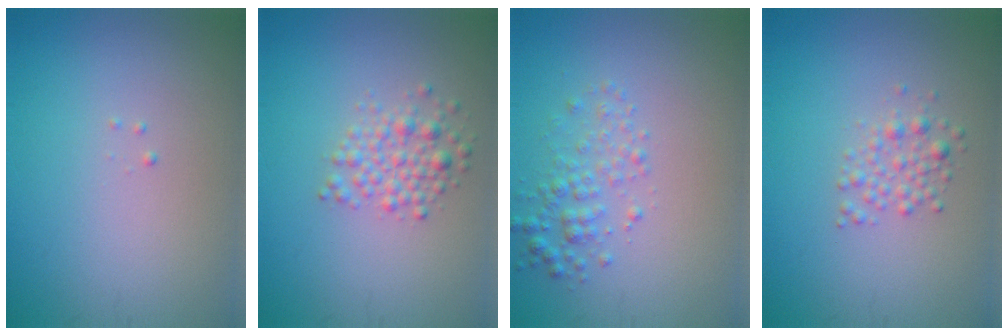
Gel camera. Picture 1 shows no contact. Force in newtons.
{"total": 2.5, "press": 2.5, "slide": 0.1}
{"total": 2.3, "press": 2.3, "slide": 0.1}
{"total": 1.7, "press": 1.7, "slide": 0.0}